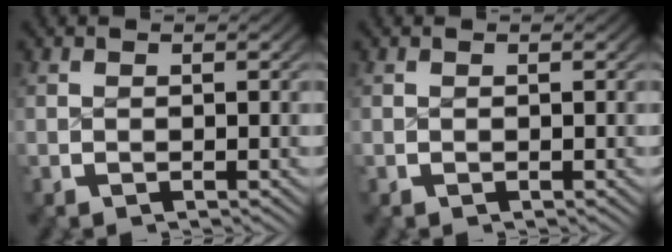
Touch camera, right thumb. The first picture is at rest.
{"total": 0.0}